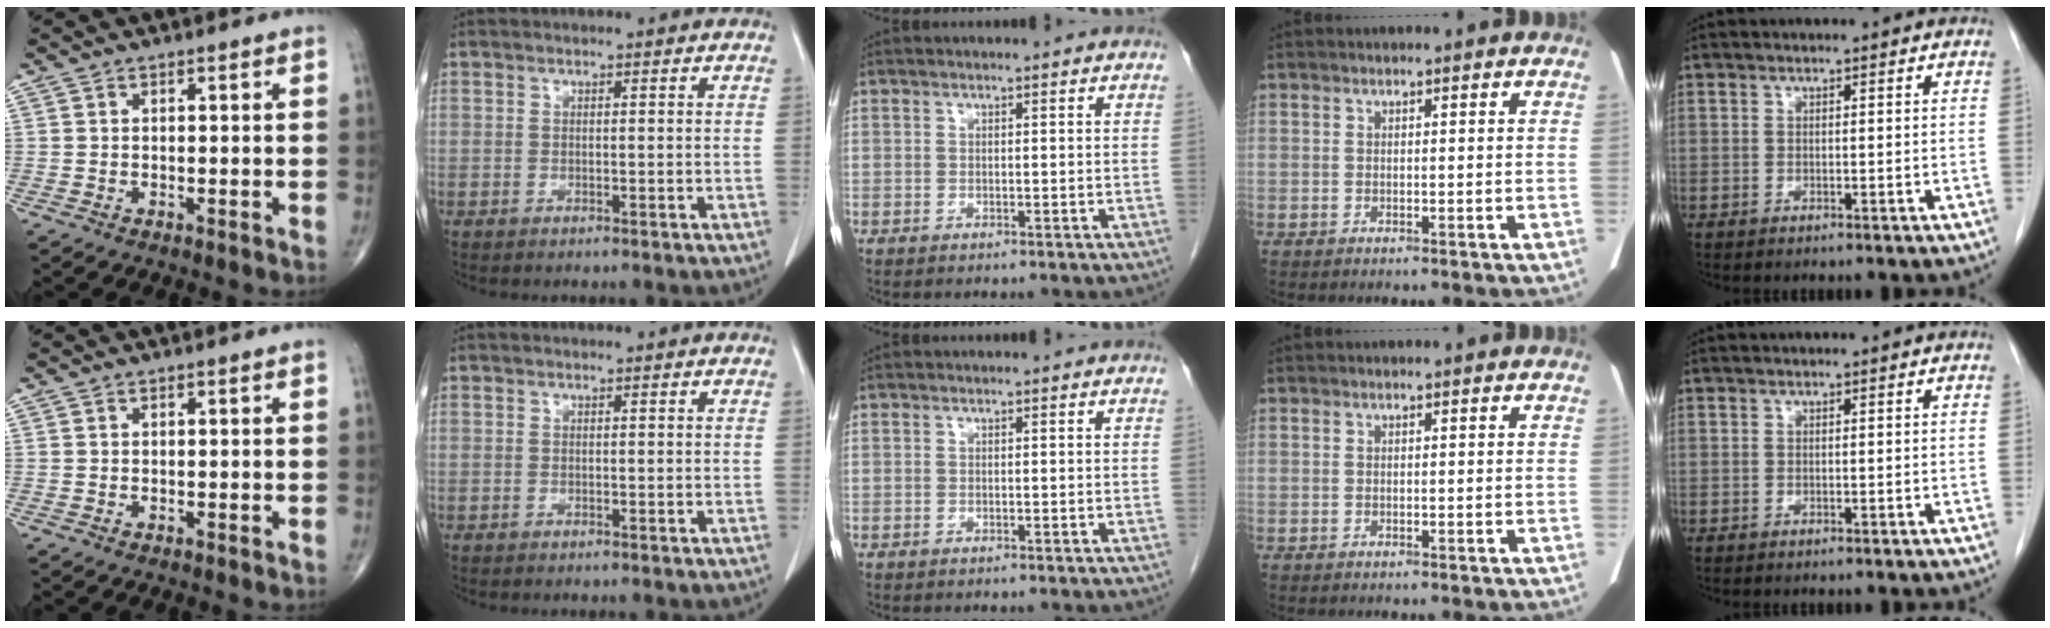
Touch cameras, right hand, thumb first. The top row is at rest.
{}